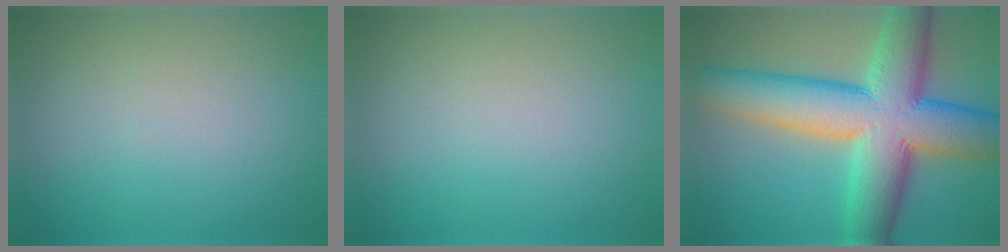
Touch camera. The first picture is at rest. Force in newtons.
{"total": 0.0}
{"total": 13.4, "press": 13.4, "slide": 0.5}